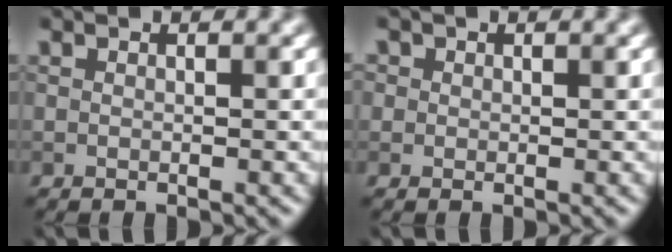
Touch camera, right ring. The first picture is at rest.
{"total": 1.8, "force": [0.9, 1.5, 0.7], "torque": [-0.019, 0.004, 0.014]}